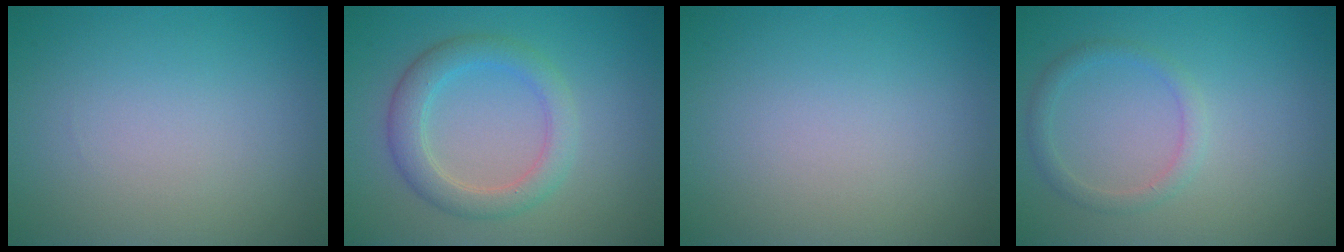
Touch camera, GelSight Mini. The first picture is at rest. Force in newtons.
{"total": 3.5, "press": 3.5, "slide": 0.2}
{"total": 0.0}
{"total": 1.6, "press": 1.6, "slide": 0.1}